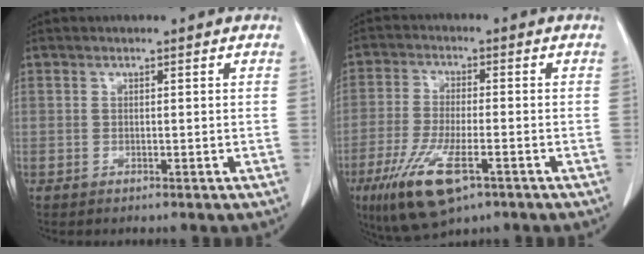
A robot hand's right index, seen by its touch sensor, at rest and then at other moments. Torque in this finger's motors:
{"motor_torque": [1.47, -0.67, 0.59, 0.20]}